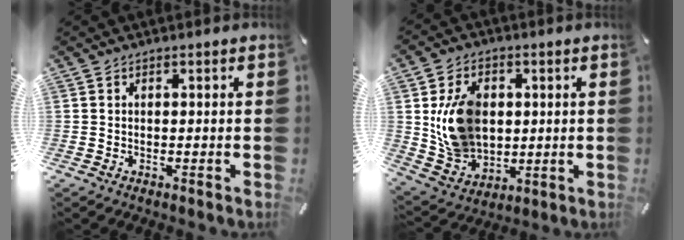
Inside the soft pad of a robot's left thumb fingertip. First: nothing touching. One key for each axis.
{"total": 13.2, "fx": 1.9, "fy": 10.7, "fz": 7.5, "tx": -0.153, "ty": 0.009, "tz": 0.038}